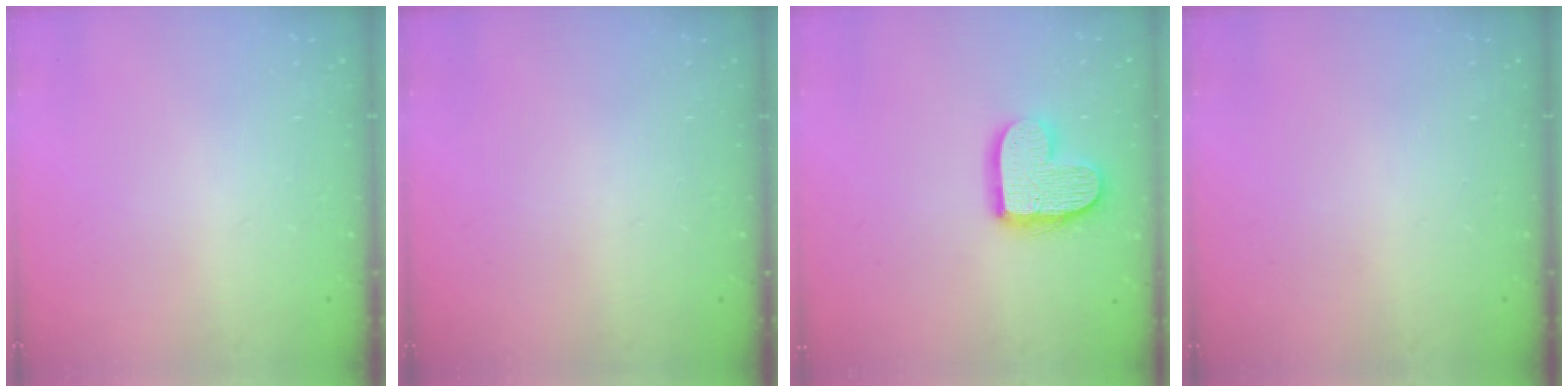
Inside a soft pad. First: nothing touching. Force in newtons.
{"total": 0.0}
{"total": 14.4, "press": 14.3, "slide": 1.0}
{"total": 0.0}